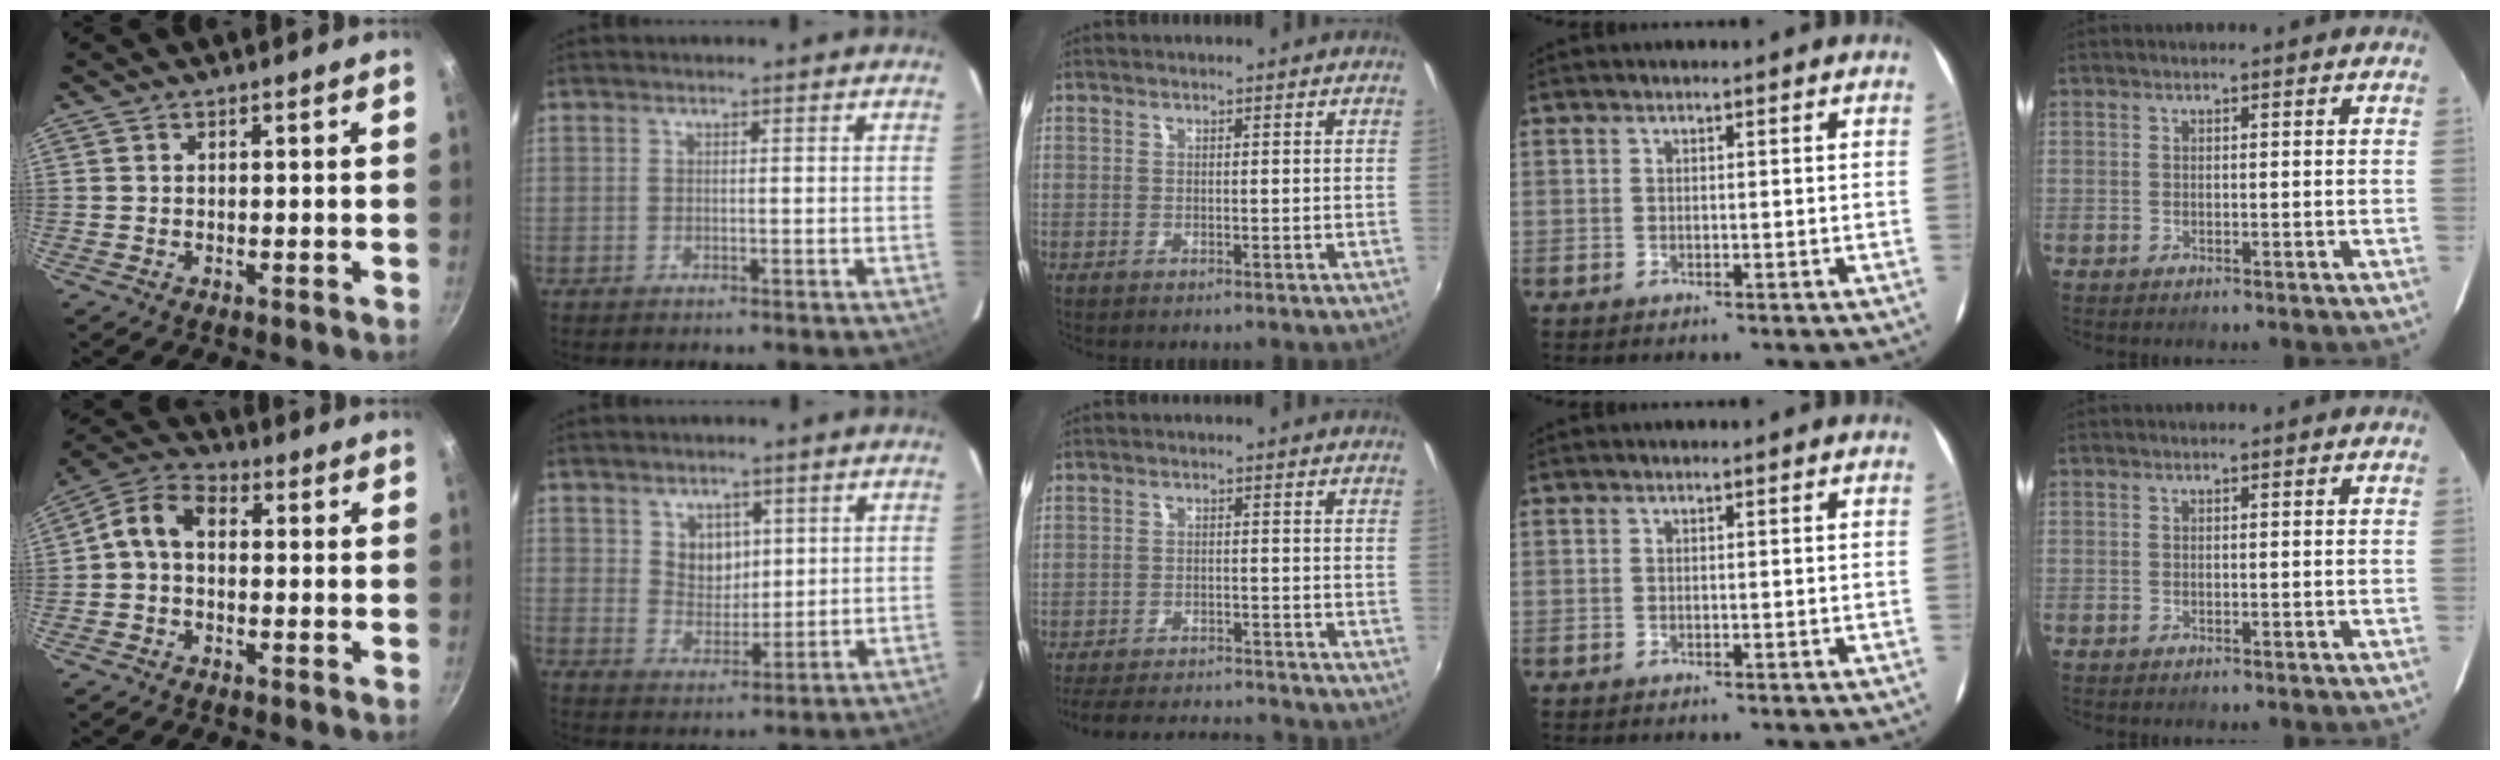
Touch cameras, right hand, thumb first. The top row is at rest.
{"thumb": {"total": 7.2, "force": [-0.1, 5.1, 5.1], "torque": [-0.094, 0.027, -0.022]}, "index": {"total": 5.6, "force": [2.3, 4.4, 2.6], "torque": [-0.039, 0.003, 0.050]}, "middle": {"total": 13.7, "force": [-12.6, 2.2, 4.7], "torque": [-0.113, -0.005, -0.190]}}